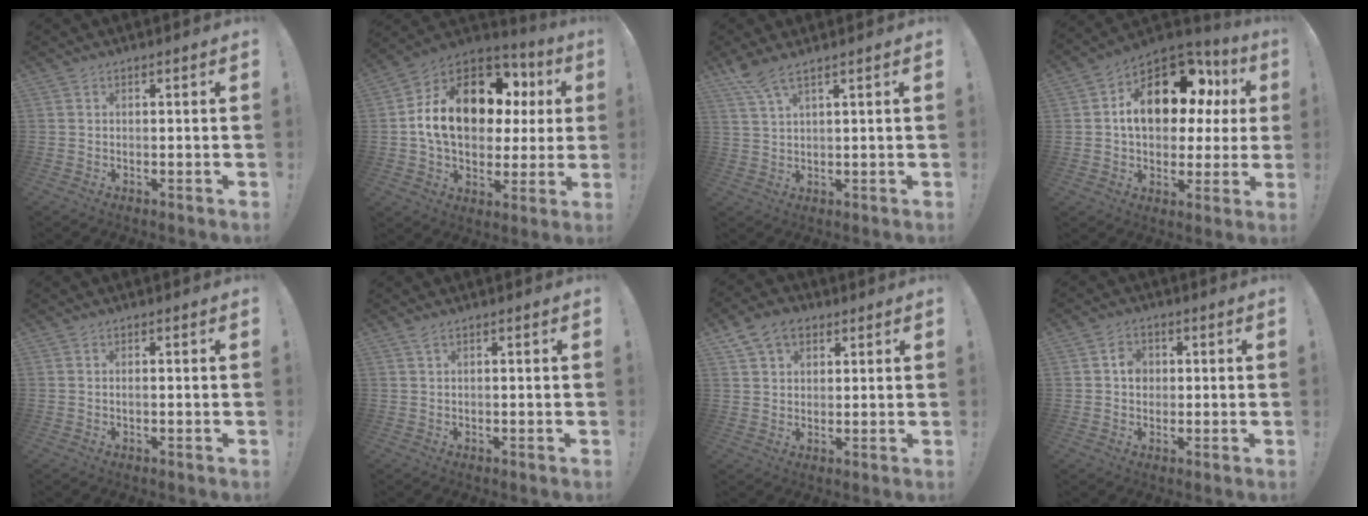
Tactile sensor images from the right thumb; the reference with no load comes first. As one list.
[{"total": 19.8, "force": [4.5, 13.4, 13.9], "torque": [-0.222, -0.007, 0.100]}, {"total": 5.2, "force": [4.1, 0.3, 3.3], "torque": [-0.072, -0.017, 0.074]}, {"total": 19.1, "force": [5.6, 11.5, 14.2], "torque": [-0.221, -0.019, 0.103]}, {"total": 0.8, "force": [-0.4, 0.0, 0.7], "torque": [-0.017, 0.001, -0.006]}, {"total": 1.2, "force": [0.6, -0.1, 1.0], "torque": [-0.026, 0.001, 0.011]}, {"total": 8.8, "force": [4.6, 6.3, 4.1], "torque": [-0.065, -0.011, 0.091]}, {"total": 4.8, "force": [0.4, 4.2, 2.3], "torque": [-0.026, 0.004, 0.004]}]